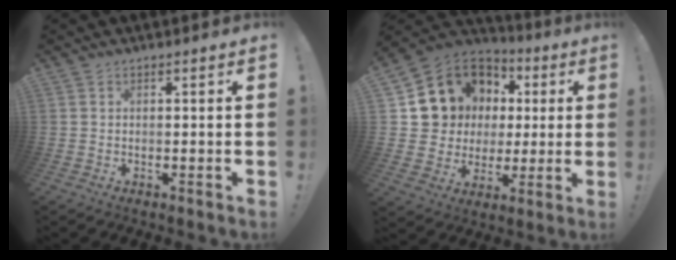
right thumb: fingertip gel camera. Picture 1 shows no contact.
{"total": 12.8, "force": [5.3, 11.0, 3.7], "torque": [-0.066, -0.039, 0.125]}